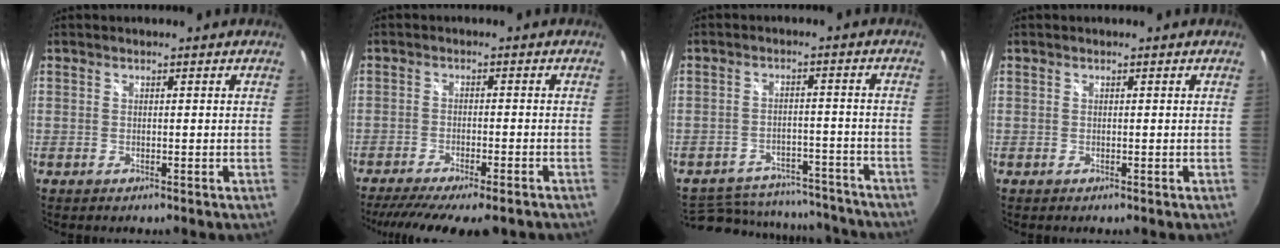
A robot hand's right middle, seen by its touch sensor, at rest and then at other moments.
{"total": 13.2, "force": [-10.7, 2.5, 7.3], "torque": [-0.147, -0.043, -0.159]}
{"total": 15.1, "force": [-13.6, 5.7, 3.4], "torque": [-0.069, 0.026, -0.167]}
{"total": 0.0}